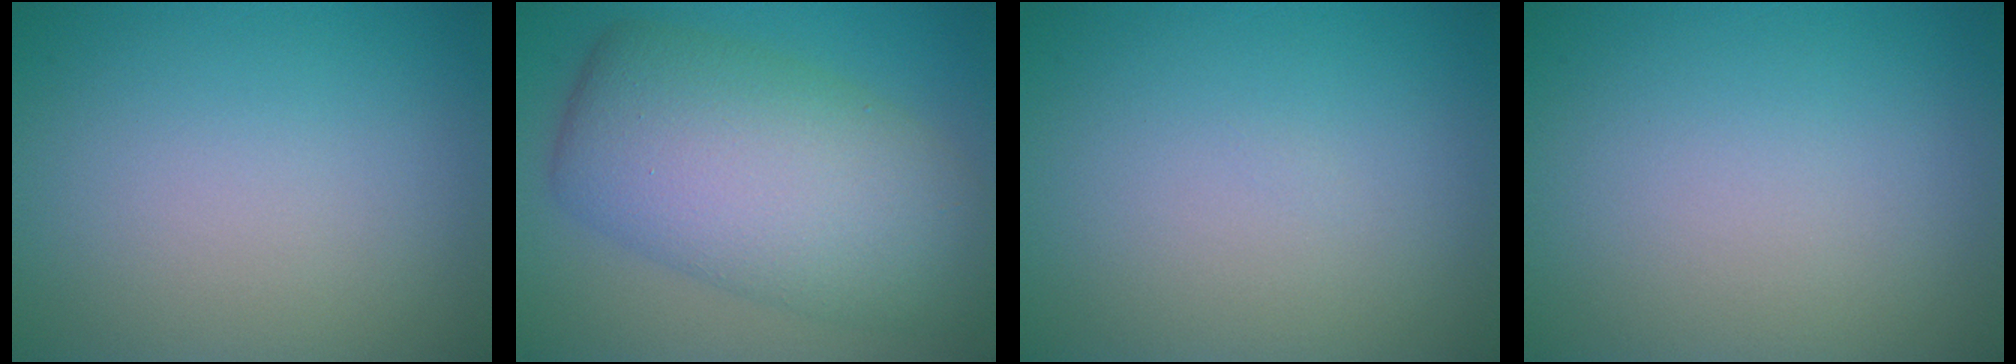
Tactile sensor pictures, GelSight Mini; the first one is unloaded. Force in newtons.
{"total": 10.3, "press": 10.3, "slide": 0.5}
{"total": 0.0}
{"total": 0.0}